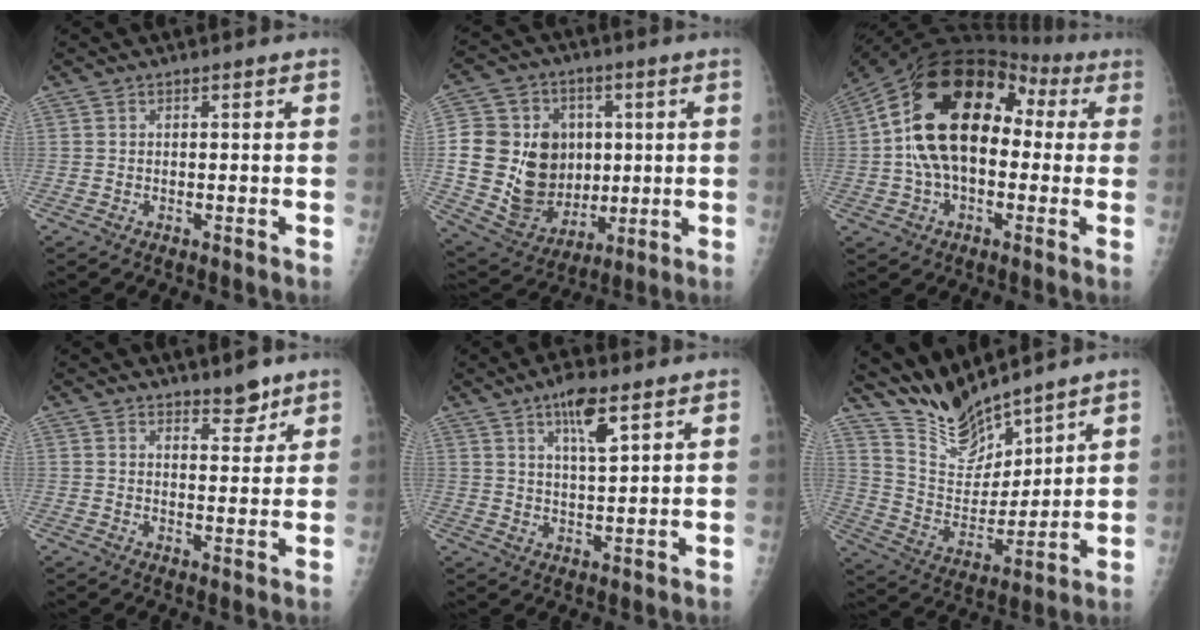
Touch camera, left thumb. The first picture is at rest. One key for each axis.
{"total": 20.4, "fx": 0.8, "fy": 16.5, "fz": 12.1, "tx": -0.194, "ty": 0.003, "tz": 0.036}
{"total": 21.4, "fx": 1.7, "fy": 13.5, "fz": 16.5, "tx": -0.270, "ty": 0.043, "tz": 0.015}
{"total": 4.1, "fx": 3.3, "fy": 1.5, "fz": 1.9, "tx": -0.008, "ty": -0.025, "tz": 0.049}
{"total": 7.0, "fx": 4.0, "fy": 1.8, "fz": 5.4, "tx": -0.088, "ty": -0.022, "tz": 0.069}
{"total": 11.8, "fx": 11.1, "fy": 2.5, "fz": 3.3, "tx": -0.039, "ty": -0.073, "tz": 0.228}